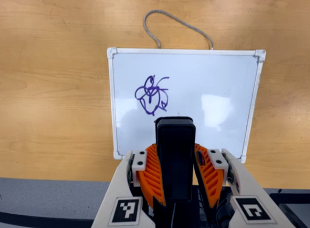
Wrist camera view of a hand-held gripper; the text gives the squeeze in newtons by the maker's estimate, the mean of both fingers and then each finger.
{"total": 8.8, "left": 6.7, "right": 10.9}